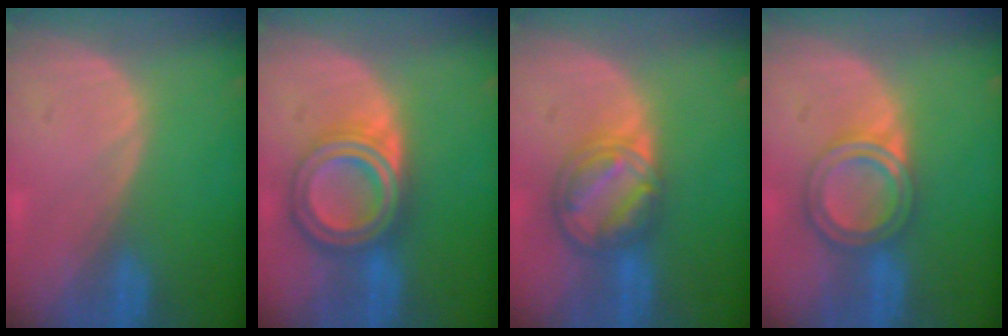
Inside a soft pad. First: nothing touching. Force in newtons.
{"total": 8.1, "press": 8.1, "slide": 0.5}
{"total": 8.4, "press": 7.1, "slide": 4.5}
{"total": 6.1, "press": 5.5, "slide": 2.8}